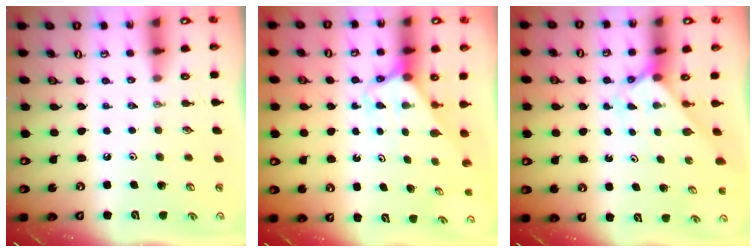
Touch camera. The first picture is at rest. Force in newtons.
{"total": 2.6, "press": 2.6, "slide": 0.2}
{"total": 2.0, "press": 2.0, "slide": 0.2}